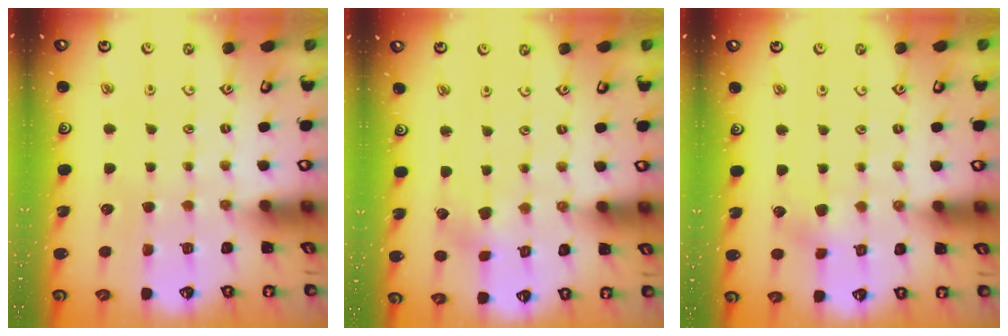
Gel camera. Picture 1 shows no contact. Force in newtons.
{"total": 2.3, "press": 2.3, "slide": 0.4}
{"total": 3.2, "press": 3.2, "slide": 0.3}